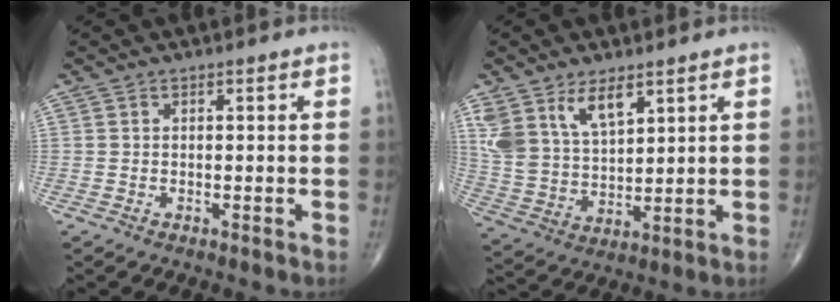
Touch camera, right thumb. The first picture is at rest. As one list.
[{"total": 10.7, "force": [6.2, 5.3, 6.8], "torque": [-0.119, -0.024, 0.134]}]